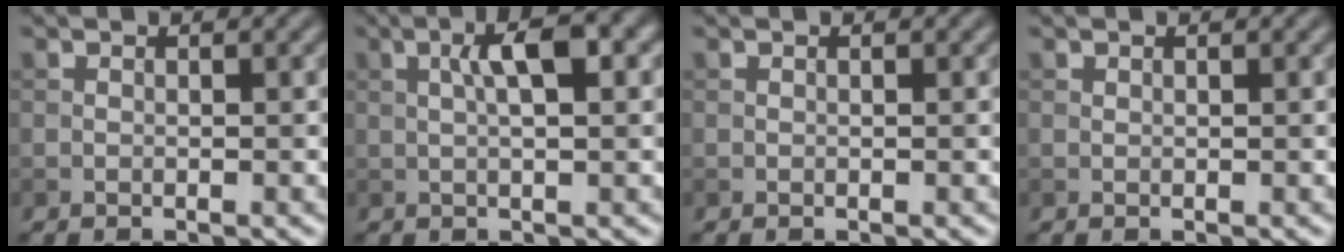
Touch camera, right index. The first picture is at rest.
{"total": 4.2, "force": [1.0, 1.0, 3.9], "torque": [-0.070, 0.009, 0.014]}
{"total": 0.0}
{"total": 0.0}